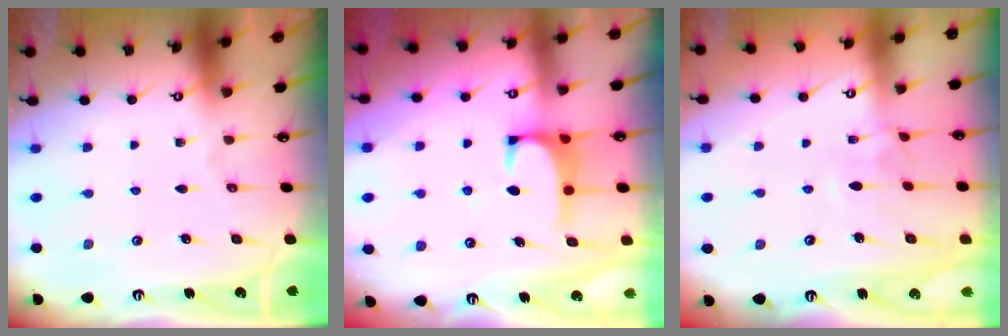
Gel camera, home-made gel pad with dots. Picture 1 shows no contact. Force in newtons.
{"total": 1.3, "press": 1.2, "slide": 0.5}
{"total": 2.4, "press": 2.4, "slide": 0.7}